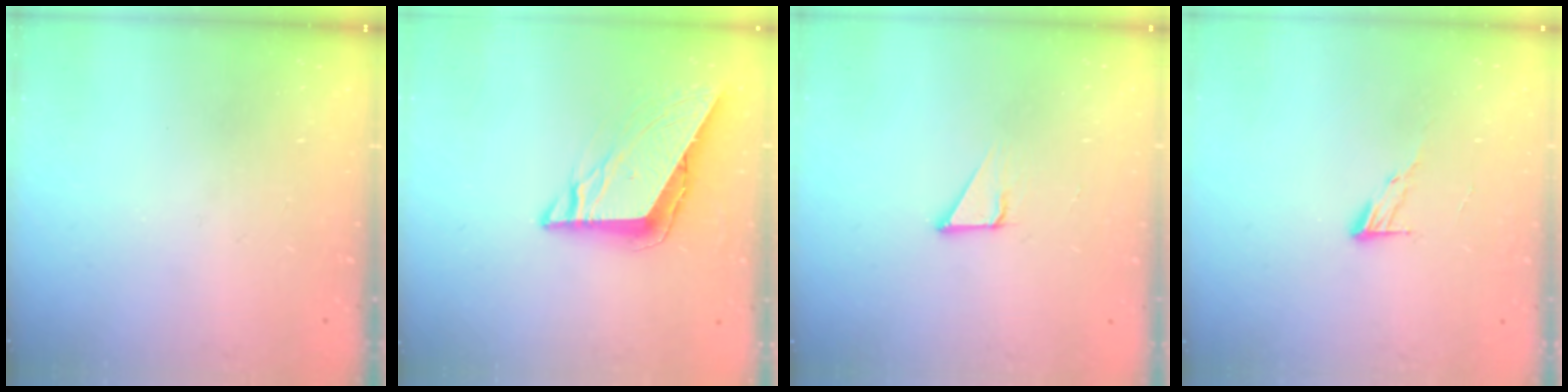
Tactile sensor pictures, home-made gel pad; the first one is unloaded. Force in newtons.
{"total": 8.7, "press": 8.6, "slide": 0.7}
{"total": 3.3, "press": 3.3, "slide": 0.1}
{"total": 5.9, "press": 5.9, "slide": 0.6}